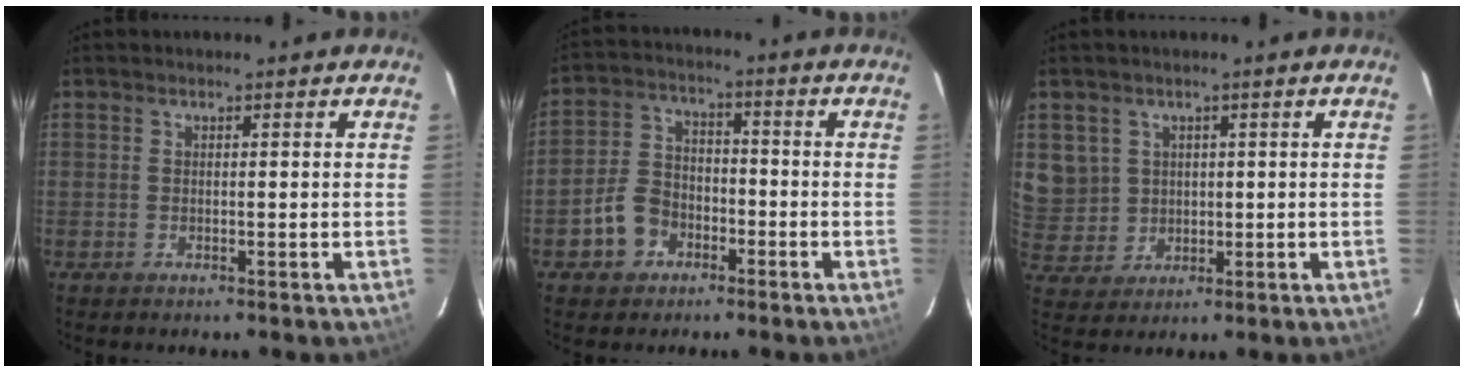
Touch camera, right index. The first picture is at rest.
{"total": 7.6, "force": [-3.7, 5.9, 3.0], "torque": [-0.076, 0.025, -0.060]}
{"total": 7.6, "force": [2.2, 7.1, 1.6], "torque": [-0.039, 0.006, 0.059]}